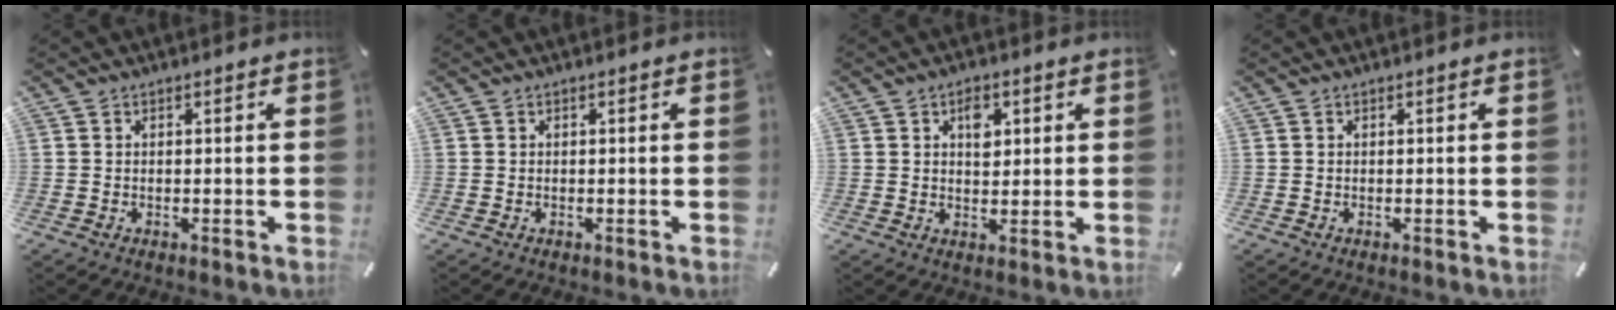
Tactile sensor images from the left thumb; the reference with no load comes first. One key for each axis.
{"total": 0.0}
{"total": 4.5, "fx": 1.7, "fy": 3.1, "fz": 2.8, "tx": -0.021, "ty": -0.009, "tz": 0.020}
{"total": 0.0}